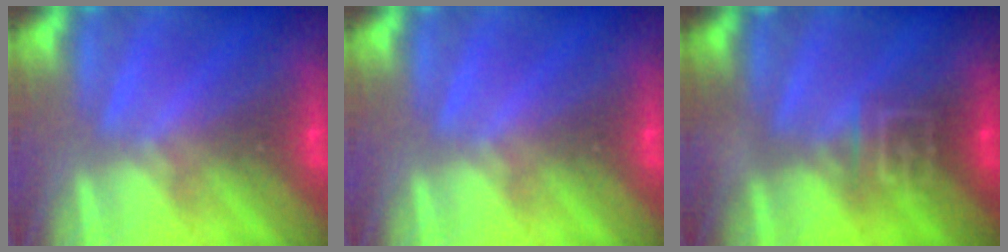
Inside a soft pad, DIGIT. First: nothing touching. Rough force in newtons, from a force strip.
{"total": 0.0}
{"total": 2.9}